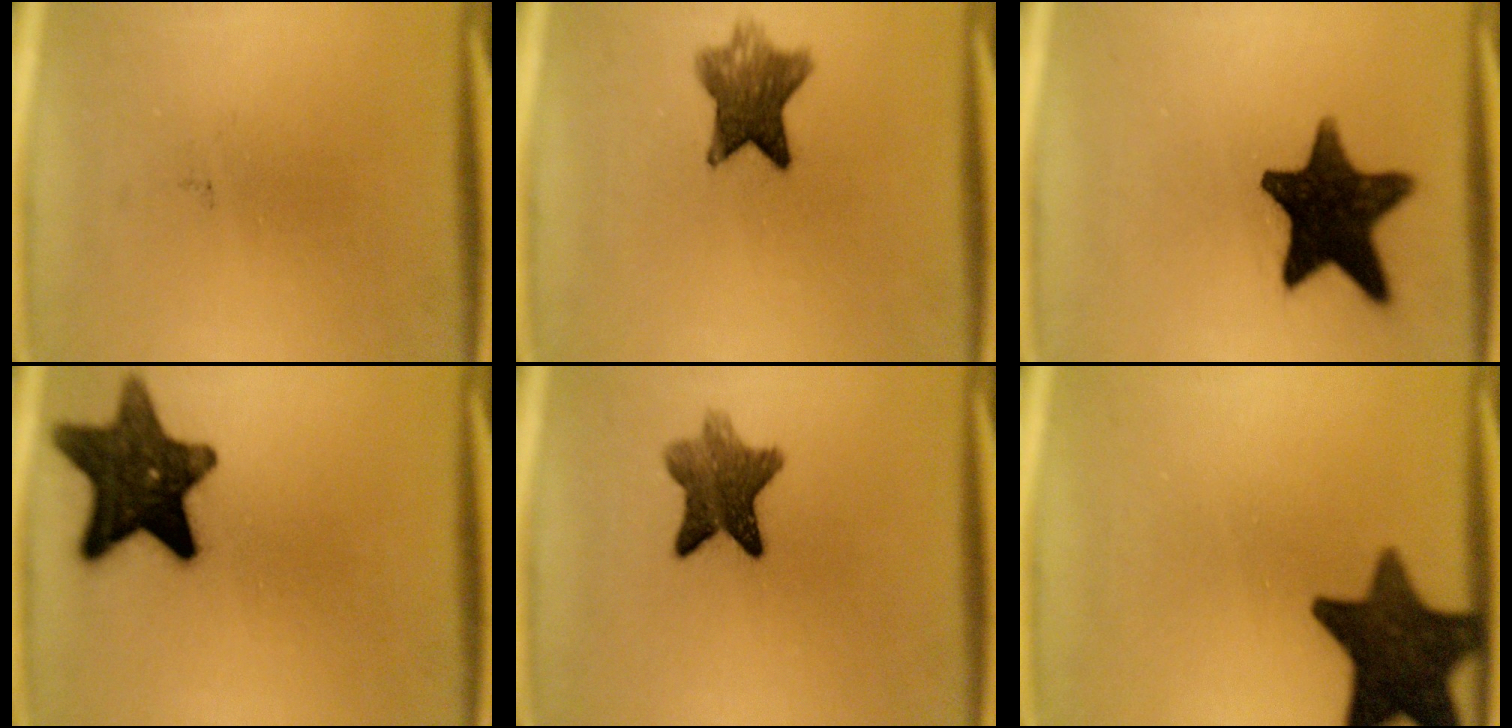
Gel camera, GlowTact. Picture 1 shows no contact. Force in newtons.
{"total": 7.7}
{"total": 16.4}
{"total": 14.3}
{"total": 8.1}
{"total": 14.3}